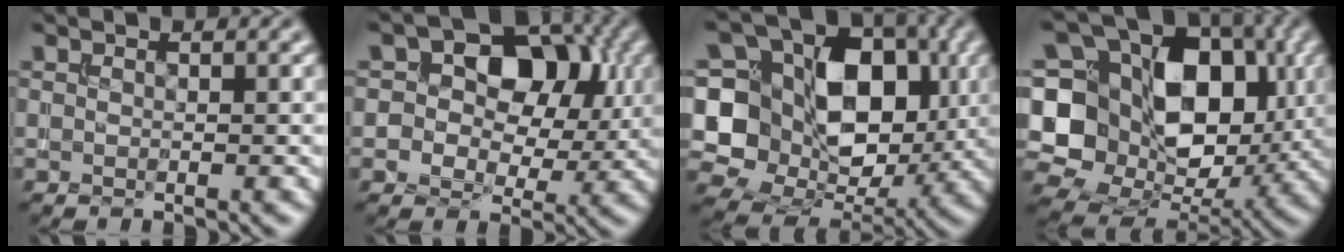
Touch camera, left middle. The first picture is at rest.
{"total": 8.5, "force": [1.8, 6.3, 5.5], "torque": [-0.056, 0.020, 0.006]}
{"total": 13.3, "force": [1.1, 10.5, 8.2], "torque": [-0.153, 0.008, 0.021]}
{"total": 14.7, "force": [1.4, 11.5, 9.1], "torque": [-0.178, 0.011, 0.034]}